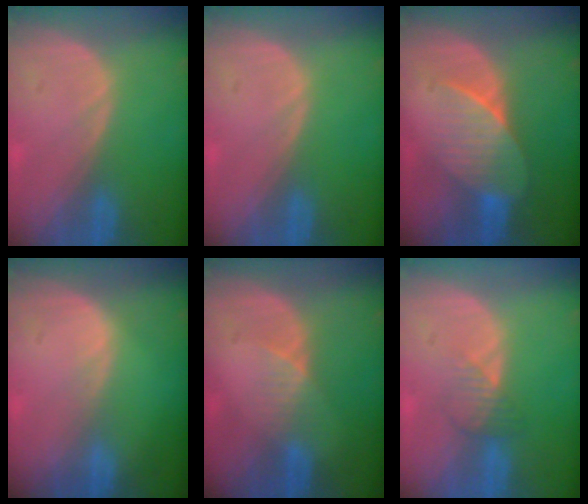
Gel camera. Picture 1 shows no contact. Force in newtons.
{"total": 0.0}
{"total": 7.4, "press": 6.9, "slide": 2.6}
{"total": 0.6, "press": 0.6, "slide": 0.1}
{"total": 3.0, "press": 2.6, "slide": 1.5}
{"total": 2.7, "press": 2.7, "slide": 0.3}